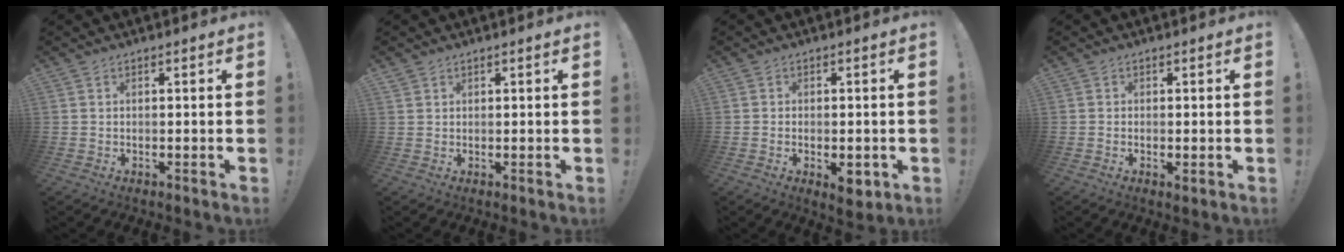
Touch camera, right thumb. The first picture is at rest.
{"total": 0.9, "force": [0.7, 0.5, 0.1], "torque": [-0.011, 0.002, 0.015]}
{"total": 5.0, "force": [-1.7, 2.5, 4.0], "torque": [-0.047, 0.006, -0.021]}
{"total": 1.1, "force": [0.0, 0.4, 1.0], "torque": [-0.024, 0.003, 0.003]}